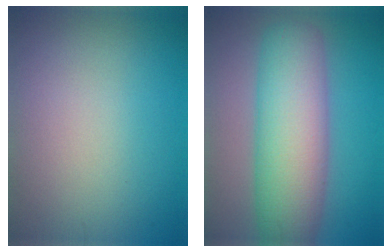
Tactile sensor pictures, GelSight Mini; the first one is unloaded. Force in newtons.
{"total": 10.0, "press": 10.0, "slide": 0.1}